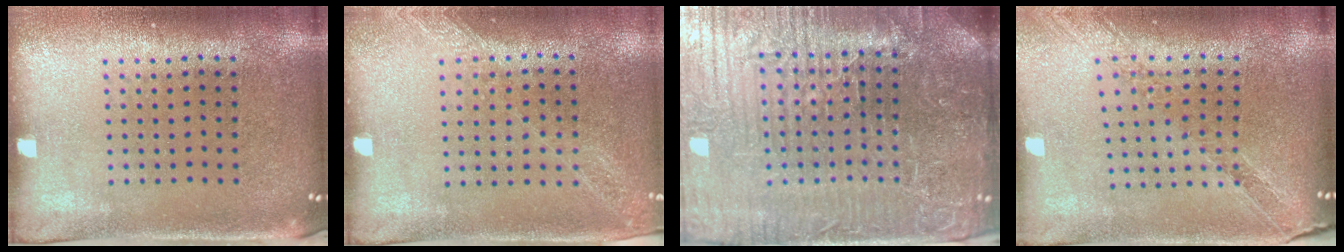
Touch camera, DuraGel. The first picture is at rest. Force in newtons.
{"total": 1.2, "press": 1.2, "slide": 0.2}
{"total": 6.5, "press": 5.9, "slide": 2.8}
{"total": 1.2, "press": 1.2, "slide": 0.2}